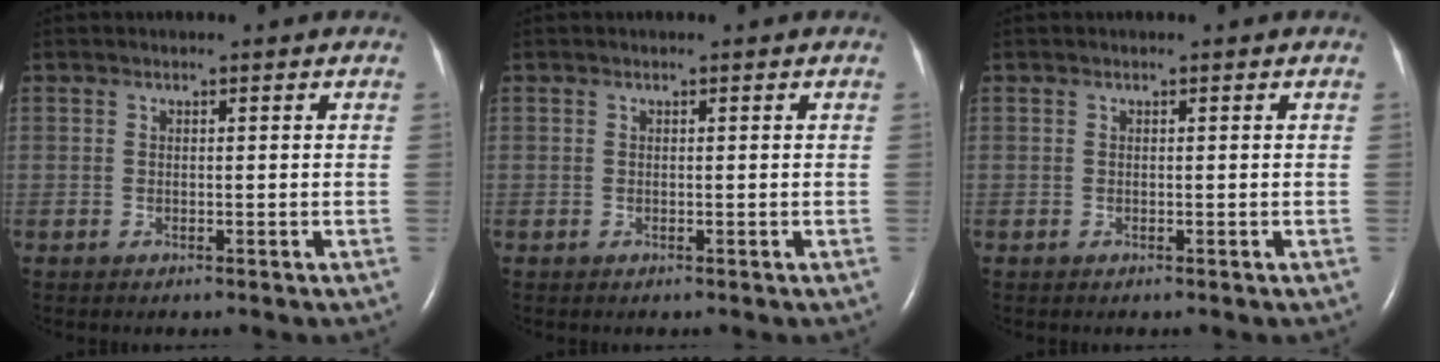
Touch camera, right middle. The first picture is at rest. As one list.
[{"total": 0.0}, {"total": 0.0}]